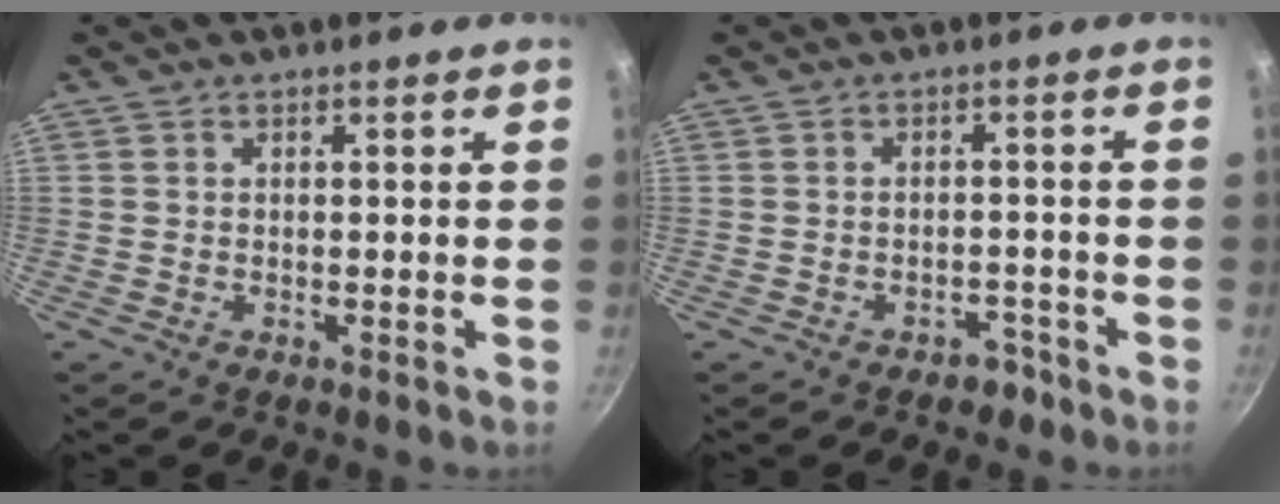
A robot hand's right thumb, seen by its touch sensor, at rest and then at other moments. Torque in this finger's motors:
{"motor_torque": [1.50, 1.49, 0.29, -0.49, -0.04]}